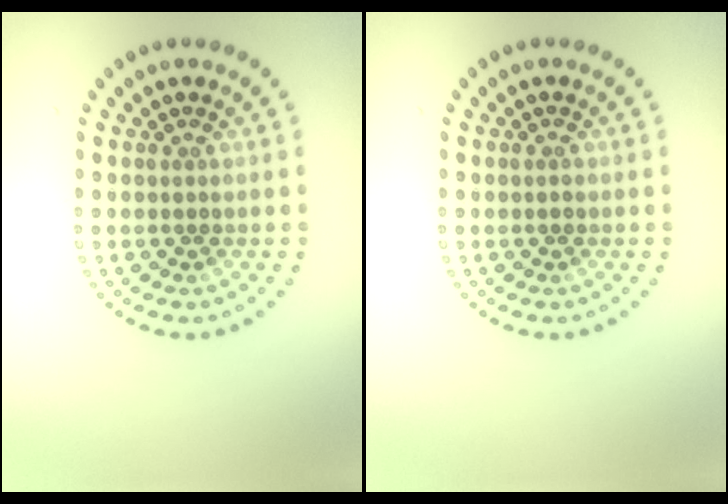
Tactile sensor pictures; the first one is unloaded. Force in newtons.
{"total": 0.7, "press": 0.7, "slide": 0.1}